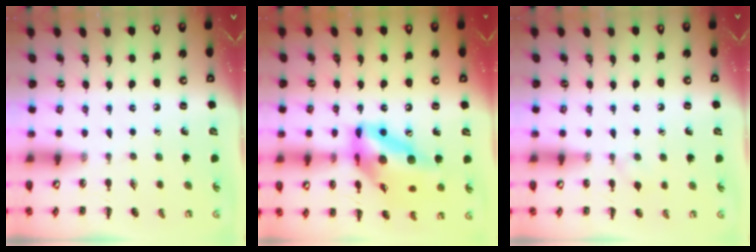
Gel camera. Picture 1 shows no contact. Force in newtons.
{"total": 16.9, "press": 16.1, "slide": 5.0}
{"total": 4.1, "press": 3.8, "slide": 1.6}